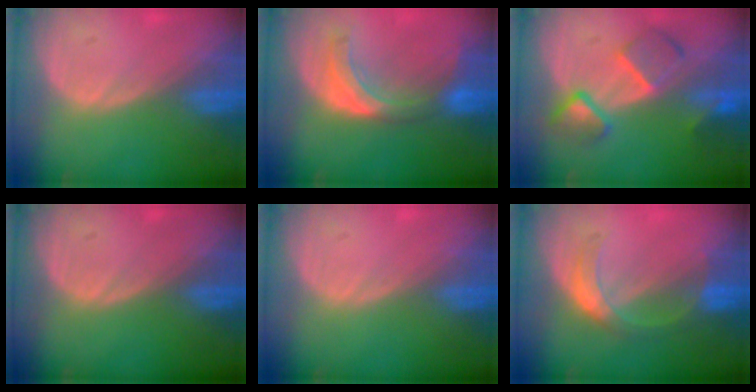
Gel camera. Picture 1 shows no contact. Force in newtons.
{"total": 7.4, "press": 6.8, "slide": 2.9}
{"total": 7.2, "press": 6.8, "slide": 2.3}
{"total": 0.0}
{"total": 0.0}
{"total": 5.6, "press": 5.1, "slide": 2.4}